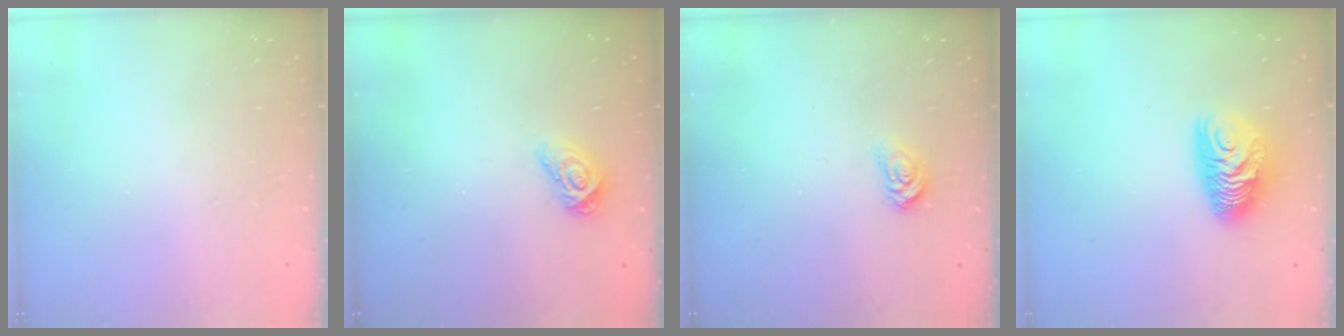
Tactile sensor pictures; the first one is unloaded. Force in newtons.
{"total": 8.1, "press": 8.1, "slide": 0.3}
{"total": 5.1, "press": 5.1, "slide": 0.7}
{"total": 10.1, "press": 10.1, "slide": 1.2}